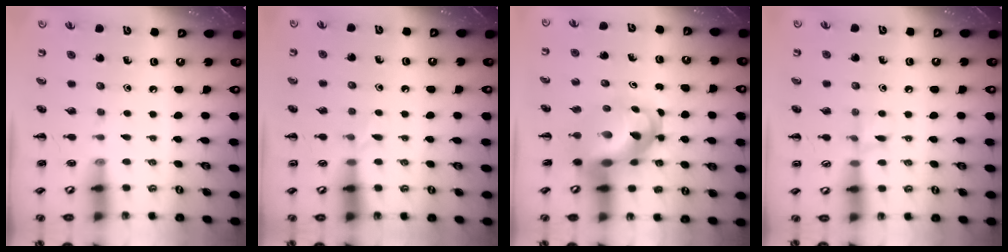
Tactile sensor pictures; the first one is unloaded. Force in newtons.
{"total": 5.6, "press": 5.3, "slide": 1.8}
{"total": 9.9, "press": 9.6, "slide": 2.7}
{"total": 5.3, "press": 5.1, "slide": 1.4}